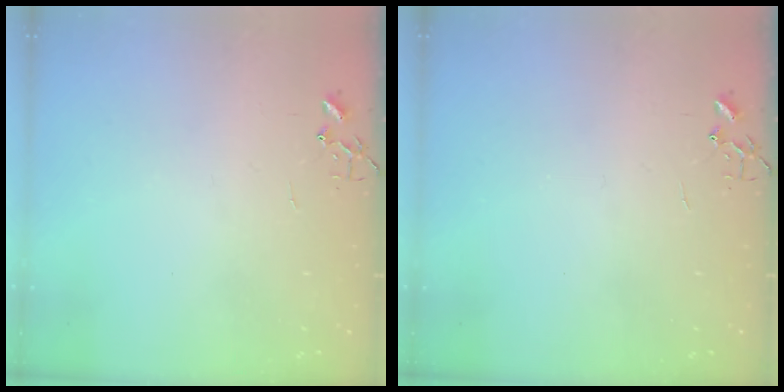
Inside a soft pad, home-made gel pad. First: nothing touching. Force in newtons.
{"total": 0.0}